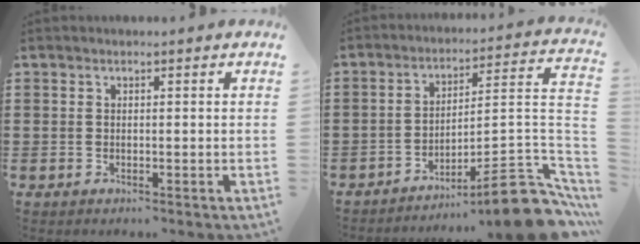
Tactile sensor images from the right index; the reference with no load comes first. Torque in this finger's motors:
{"motor_torque": [0.65, -0.63, 0.74, 0.10]}